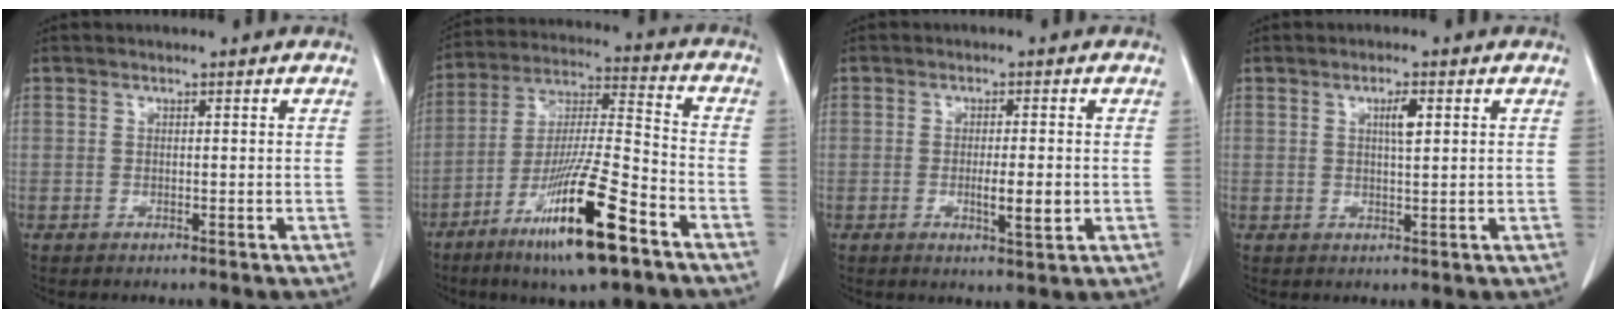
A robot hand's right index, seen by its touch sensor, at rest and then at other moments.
{"total": 17.3, "force": [-9.7, 1.4, 14.2], "torque": [-0.282, -0.034, -0.173]}
{"total": 4.1, "force": [-0.7, 0.6, 4.0], "torque": [-0.067, -0.005, -0.008]}
{"total": 2.6, "force": [0.9, 0.4, 2.4], "torque": [-0.041, -0.001, 0.014]}